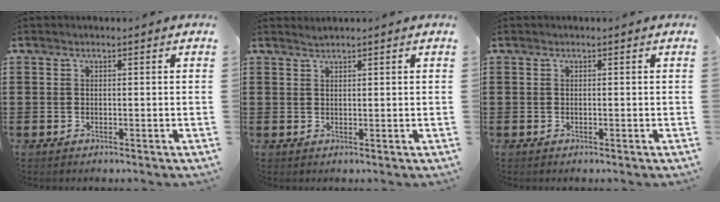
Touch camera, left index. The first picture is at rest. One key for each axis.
{"total": 0.8, "fx": 0.8, "fy": -0.2, "fz": 0.0, "tx": 0.000, "ty": -0.001, "tz": 0.016}
{"total": 0.0}